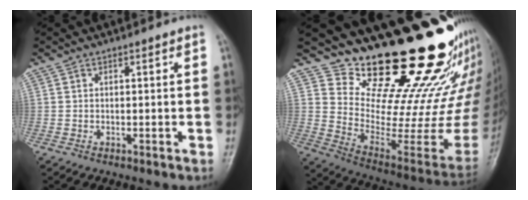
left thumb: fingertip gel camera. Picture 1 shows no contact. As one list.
[{"total": 25.4, "force": [20.9, 5.3, 13.4], "torque": [-0.150, -0.198, 0.314]}]